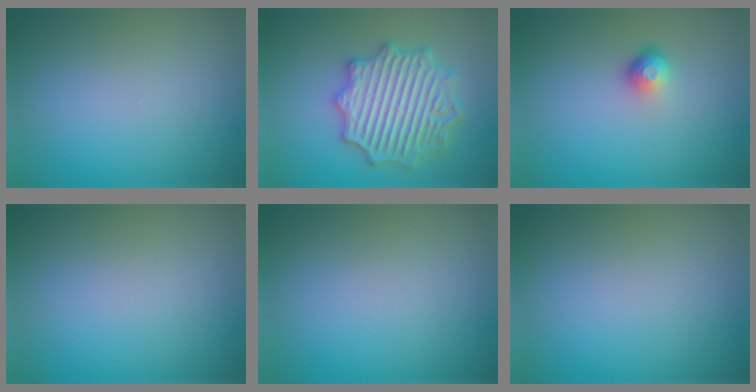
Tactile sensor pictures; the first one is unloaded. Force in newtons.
{"total": 6.2, "press": 6.1, "slide": 1.0}
{"total": 1.8, "press": 1.2, "slide": 1.3}
{"total": 0.0}
{"total": 0.0}
{"total": 0.0}